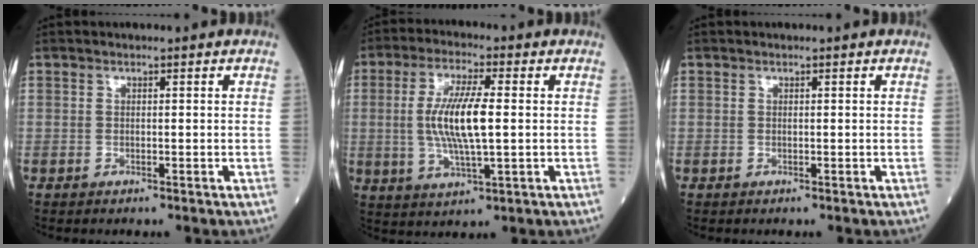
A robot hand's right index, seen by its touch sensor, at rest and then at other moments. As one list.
[{"total": 10.1, "force": [0.3, 1.7, 9.9], "torque": [-0.204, -0.002, 0.007]}, {"total": 0.0}]